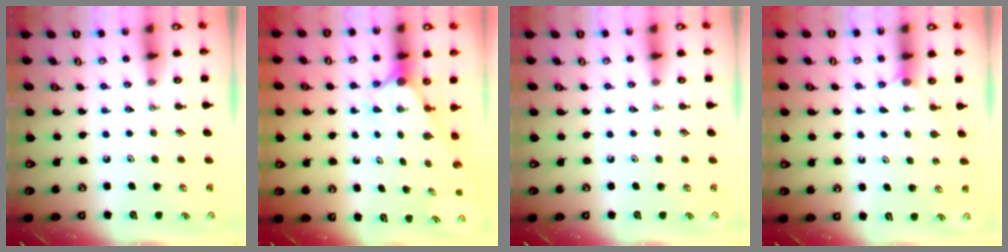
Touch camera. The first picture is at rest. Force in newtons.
{"total": 3.4, "press": 3.4, "slide": 0.1}
{"total": 0.0}
{"total": 3.9, "press": 3.9, "slide": 0.3}